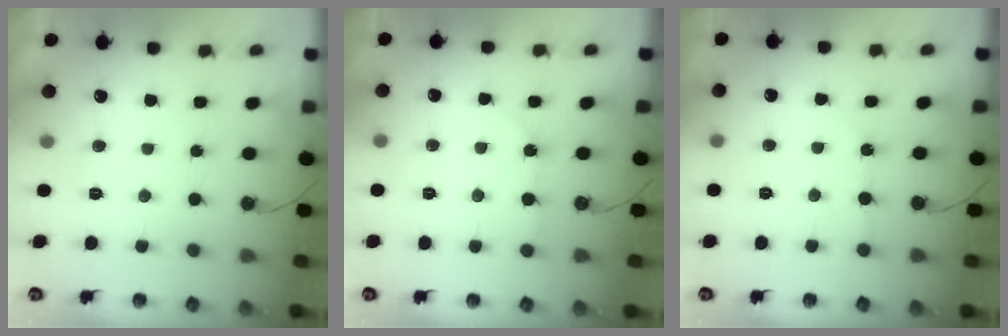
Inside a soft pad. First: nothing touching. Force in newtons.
{"total": 3.3, "press": 3.3, "slide": 0.6}
{"total": 2.4, "press": 2.4, "slide": 0.2}